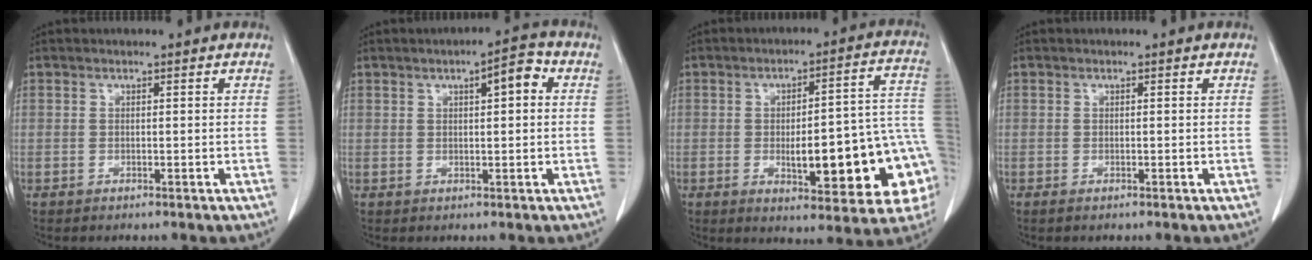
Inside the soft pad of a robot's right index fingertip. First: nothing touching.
{"total": 5.2, "force": [1.6, 1.6, 4.7], "torque": [-0.072, 0.020, 0.023]}
{"total": 21.2, "force": [-4.8, 5.4, 20.0], "torque": [-0.185, 0.034, -0.042]}
{"total": 1.0, "force": [-0.4, 0.5, 0.7], "torque": [-0.020, -0.002, -0.007]}